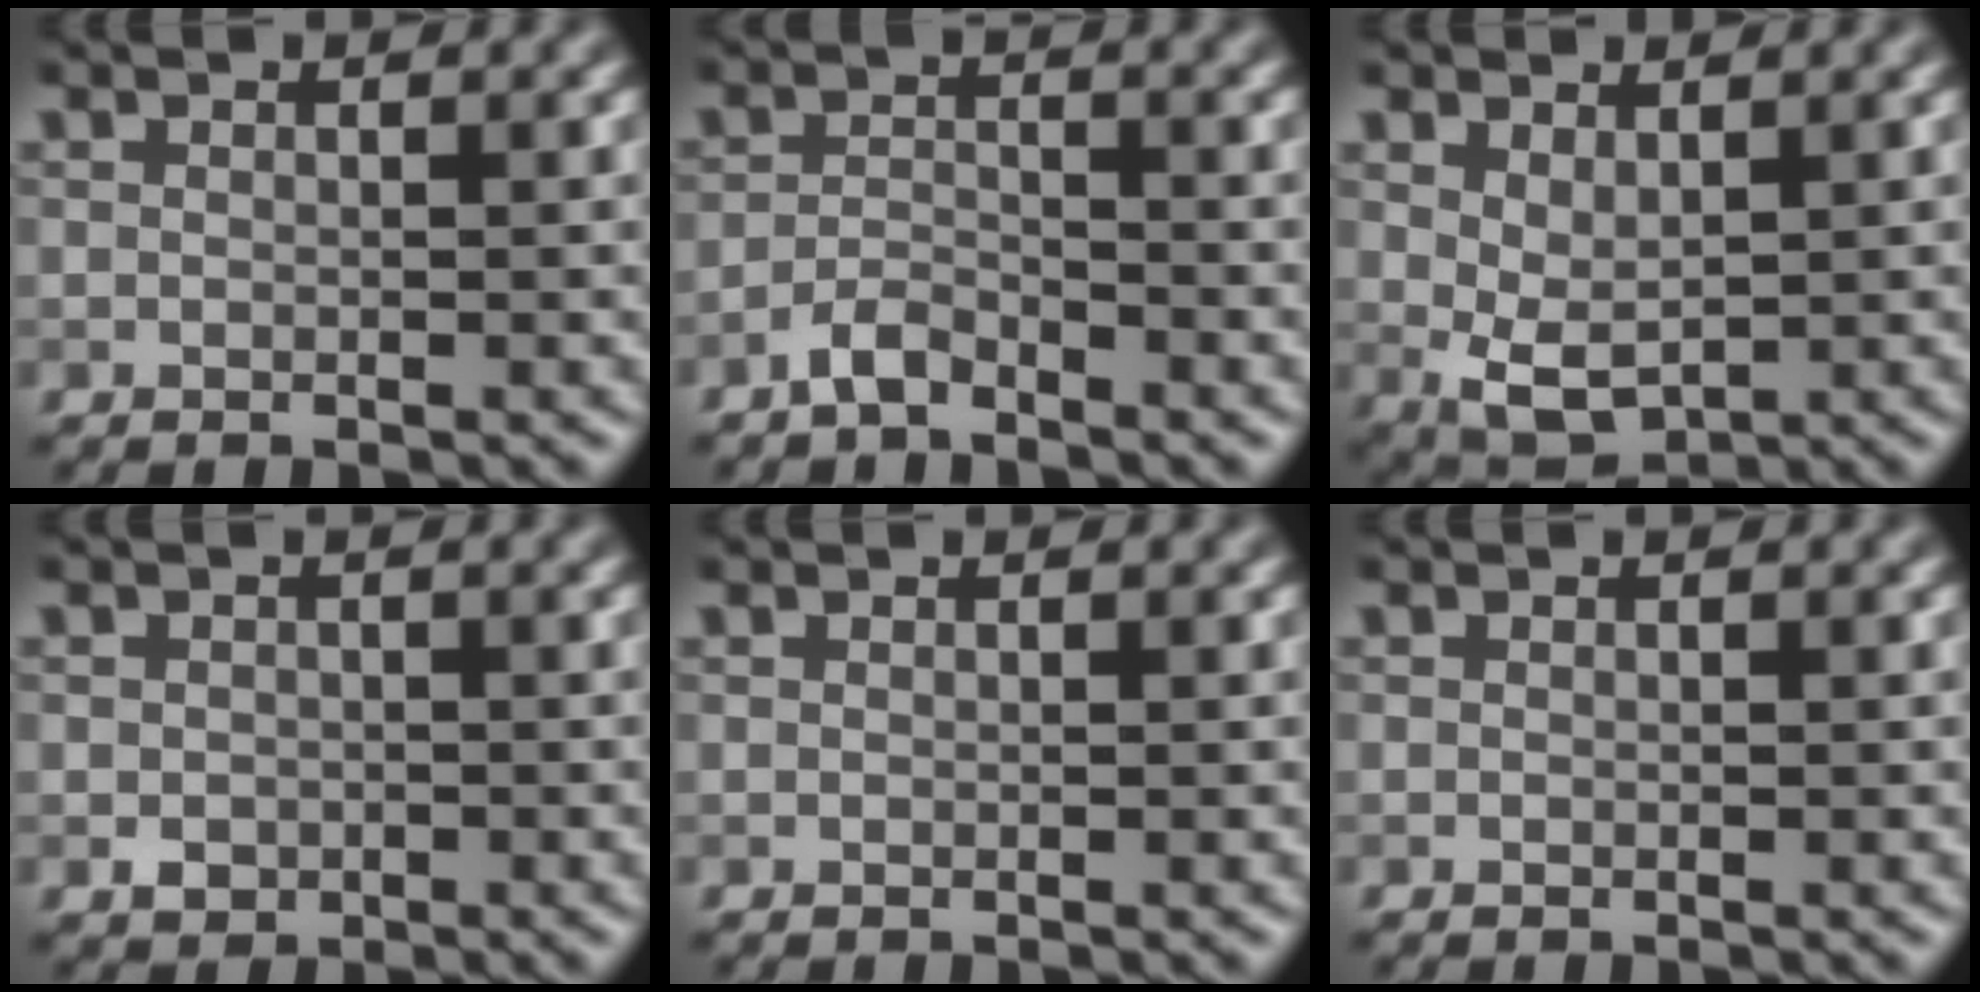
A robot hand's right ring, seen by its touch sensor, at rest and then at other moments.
{"total": 2.1, "force": [-1.8, 0.5, 0.9], "torque": [-0.021, 0.006, -0.040]}
{"total": 3.7, "force": [0.8, 2.2, 2.8], "torque": [-0.060, -0.005, 0.020]}
{"total": 1.3, "force": [-0.4, 1.1, 0.5], "torque": [-0.003, -0.003, -0.010]}
{"total": 0.0}
{"total": 0.0}